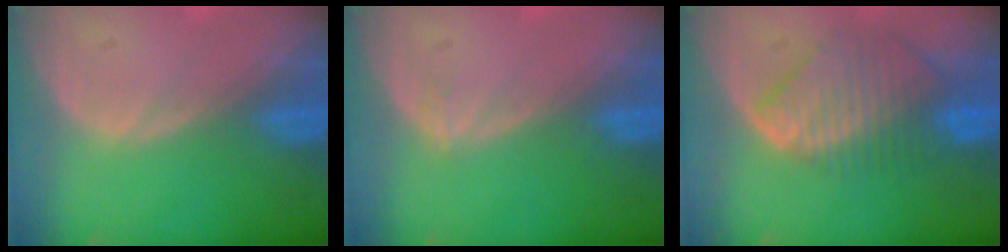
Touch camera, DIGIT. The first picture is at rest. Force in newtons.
{"total": 0.5, "press": 0.5, "slide": 0.2}
{"total": 8.6, "press": 7.6, "slide": 4.1}